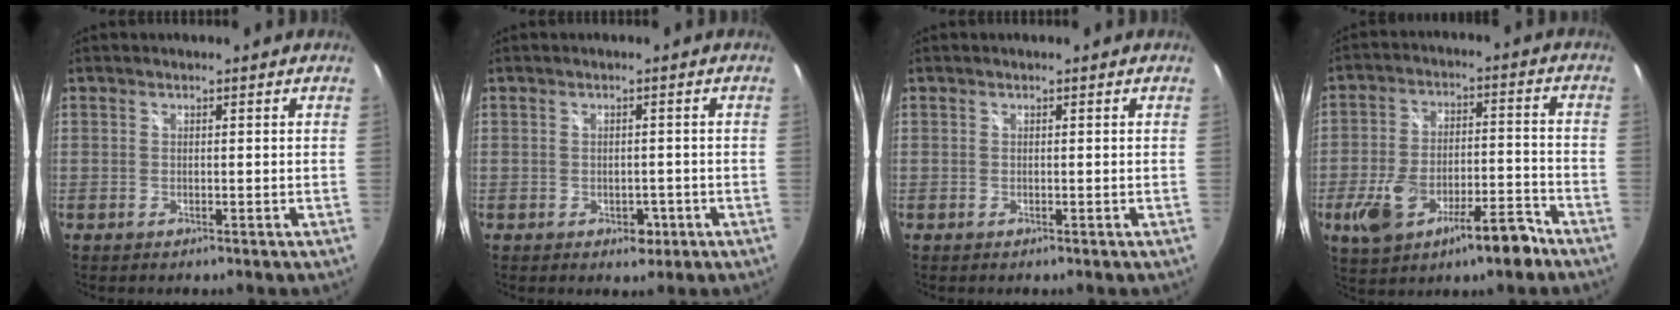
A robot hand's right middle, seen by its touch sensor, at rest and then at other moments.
{"total": 2.8, "force": [-1.1, 2.1, 1.4], "torque": [-0.022, -0.002, -0.009]}
{"total": 0.0}
{"total": 13.5, "force": [-7.5, 5.1, 10.0], "torque": [-0.192, 0.002, -0.114]}